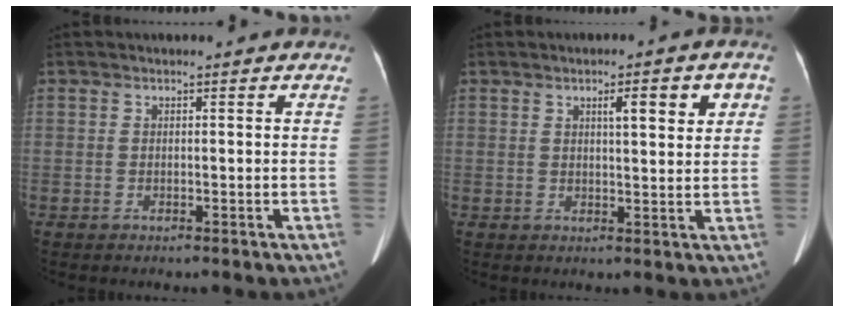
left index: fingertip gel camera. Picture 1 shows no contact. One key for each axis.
{"total": 5.2, "fx": 2.1, "fy": 0.9, "fz": 4.7, "tx": -0.067, "ty": 0.011, "tz": 0.031}